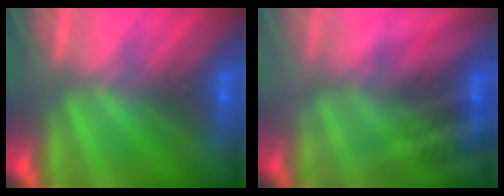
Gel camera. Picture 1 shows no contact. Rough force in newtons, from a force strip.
{"total": 3.3}